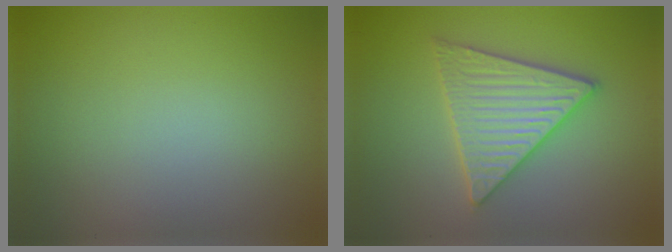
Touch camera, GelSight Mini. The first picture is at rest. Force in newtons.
{"total": 5.7, "press": 5.6, "slide": 0.8}